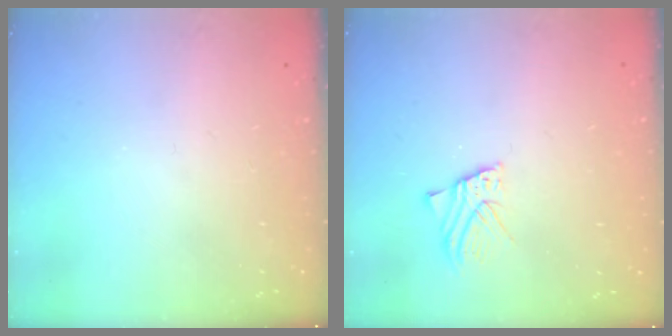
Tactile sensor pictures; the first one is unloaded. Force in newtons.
{"total": 2.6, "press": 2.6, "slide": 0.2}